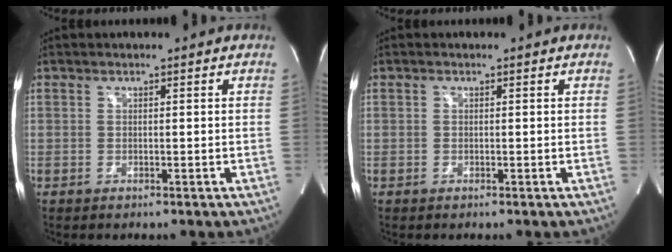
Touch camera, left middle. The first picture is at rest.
{"total": 0.0}